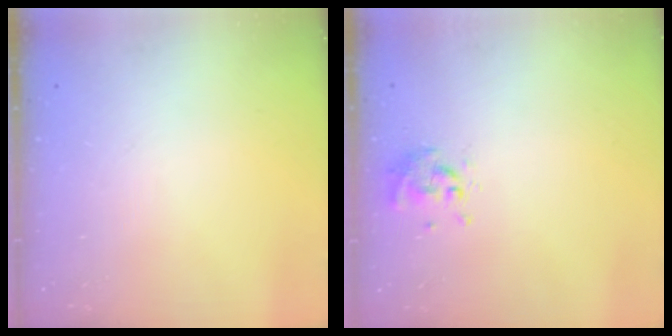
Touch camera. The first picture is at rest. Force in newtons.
{"total": 0.5, "press": 0.5, "slide": 0.2}